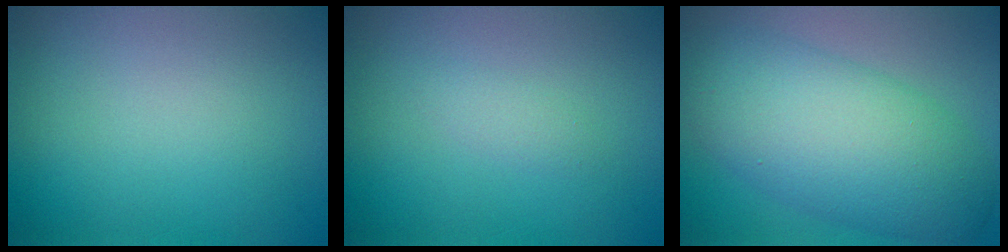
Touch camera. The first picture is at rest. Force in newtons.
{"total": 0.9, "press": 0.9, "slide": 0.0}
{"total": 8.3, "press": 8.3, "slide": 0.2}